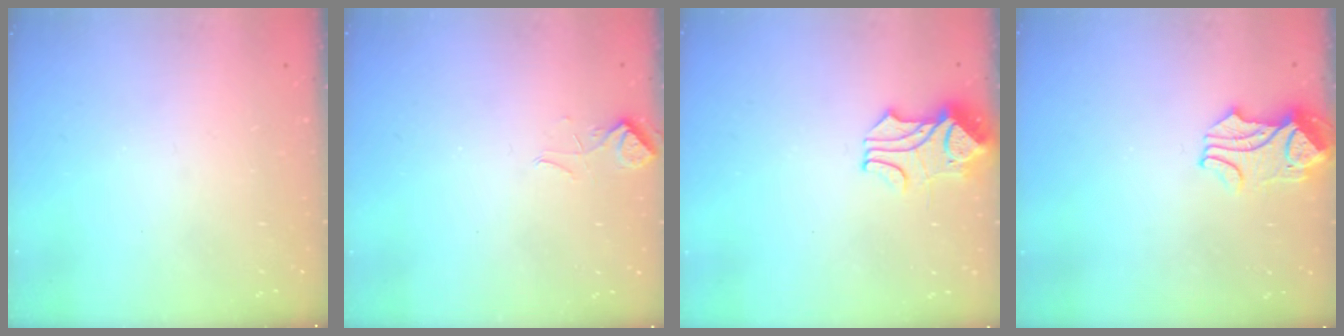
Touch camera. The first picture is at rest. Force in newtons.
{"total": 2.2, "press": 2.1, "slide": 0.7}
{"total": 1.6, "press": 1.2, "slide": 1.0}
{"total": 2.1, "press": 1.8, "slide": 1.0}